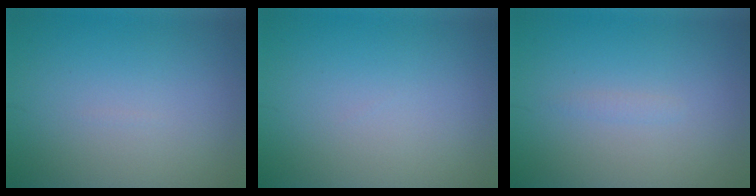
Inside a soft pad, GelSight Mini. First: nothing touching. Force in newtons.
{"total": 0.0}
{"total": 0.6, "press": 0.6, "slide": 0.1}